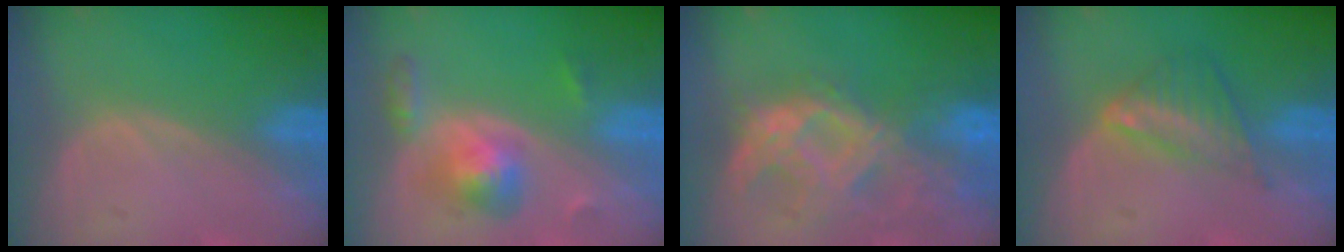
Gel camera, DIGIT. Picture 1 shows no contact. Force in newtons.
{"total": 5.5, "press": 5.5, "slide": 0.2}
{"total": 10.5, "press": 9.2, "slide": 5.0}
{"total": 6.1, "press": 5.3, "slide": 3.0}